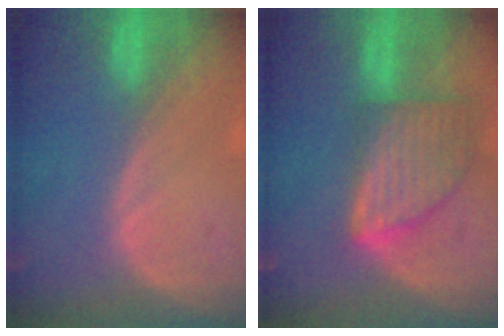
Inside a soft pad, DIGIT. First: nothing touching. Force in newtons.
{"total": 8.1, "press": 7.4, "slide": 3.4}